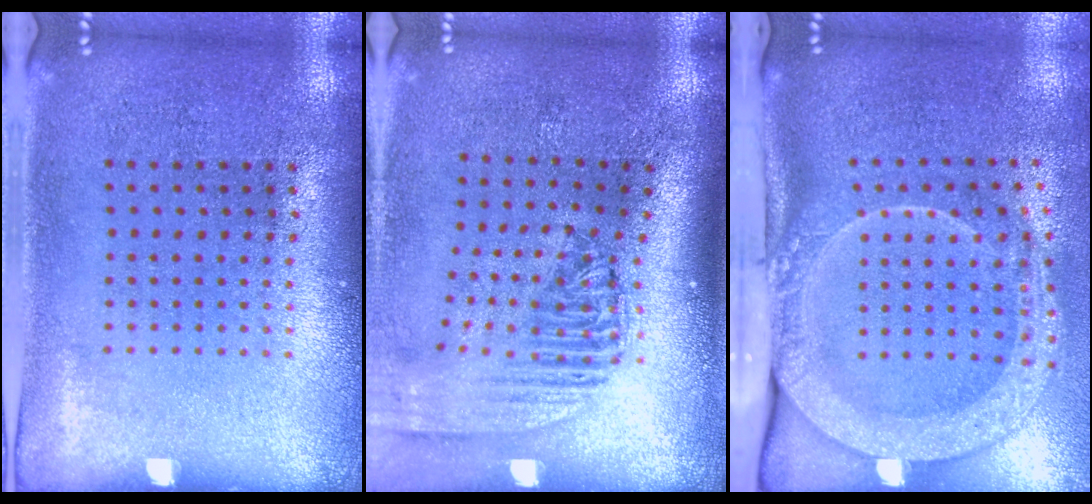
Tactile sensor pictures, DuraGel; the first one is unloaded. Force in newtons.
{"total": 2.3, "press": 1.8, "slide": 1.5}
{"total": 2.9, "press": 2.1, "slide": 2.0}